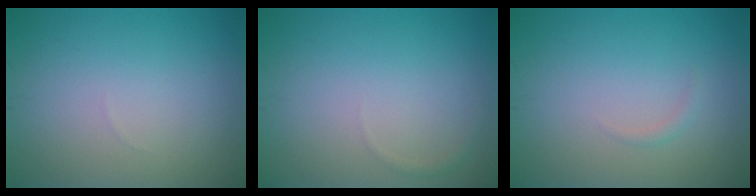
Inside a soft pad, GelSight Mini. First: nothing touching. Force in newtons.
{"total": 0.5, "press": 0.5, "slide": 0.0}
{"total": 0.6, "press": 0.6, "slide": 0.0}